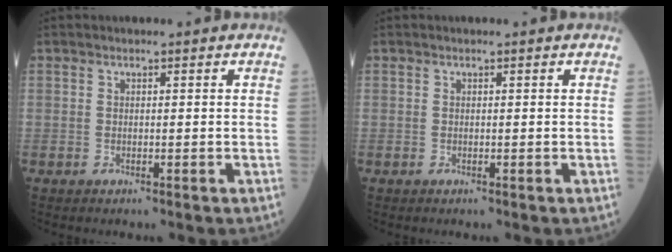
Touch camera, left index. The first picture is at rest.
{"total": 0.0}